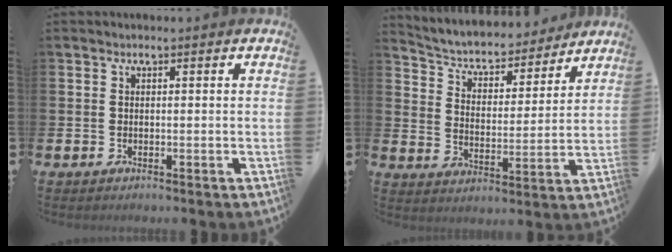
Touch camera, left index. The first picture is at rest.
{"total": 5.2, "force": [4.8, 1.8, 1.0], "torque": [-0.056, -0.040, 0.077]}